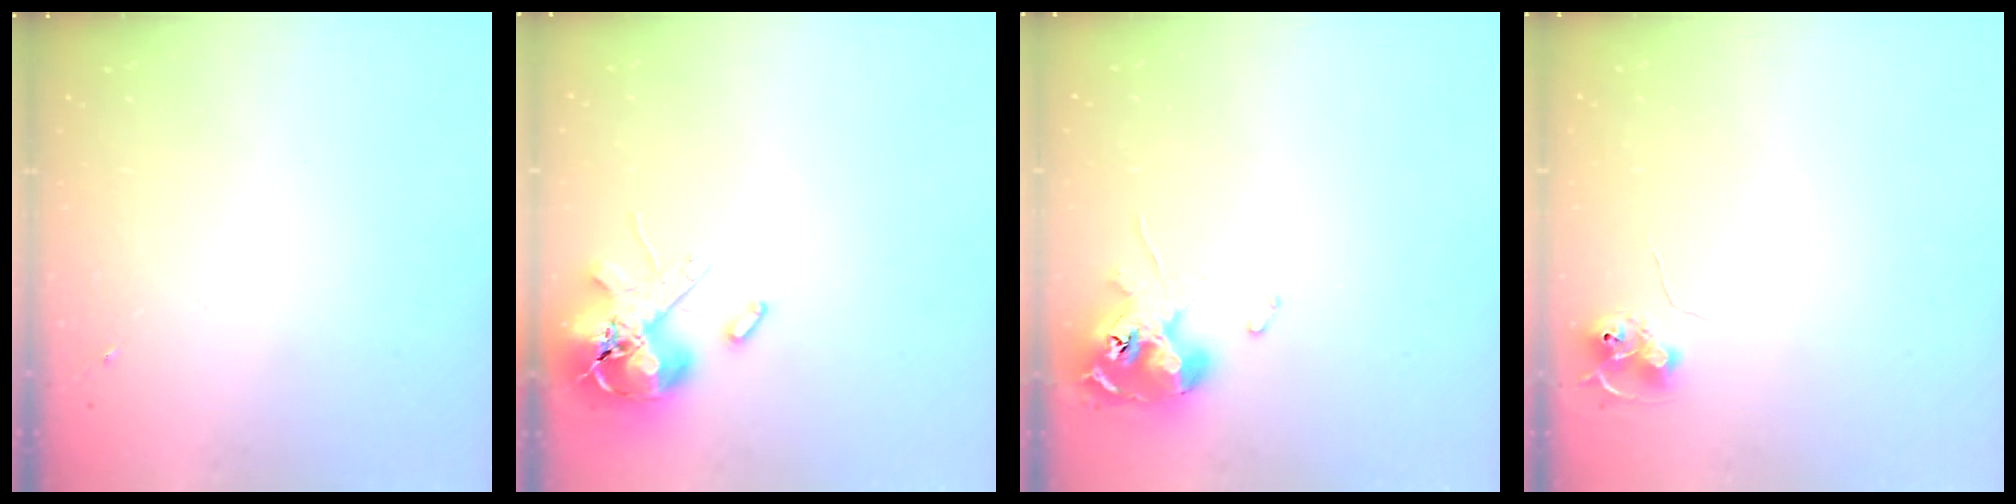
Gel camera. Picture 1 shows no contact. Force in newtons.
{"total": 13.0, "press": 12.8, "slide": 2.1}
{"total": 11.8, "press": 11.7, "slide": 1.1}
{"total": 7.9, "press": 7.8, "slide": 0.9}